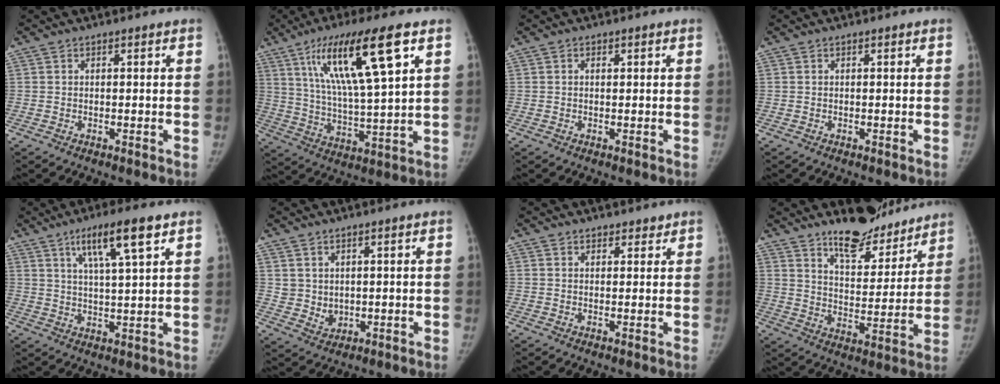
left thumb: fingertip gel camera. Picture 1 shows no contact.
{"total": 18.4, "force": [8.5, 3.0, 16.0], "torque": [-0.283, -0.028, 0.151]}
{"total": 0.7, "force": [0.3, 0.4, 0.5], "torque": [-0.008, -0.001, 0.004]}
{"total": 0.0}
{"total": 9.8, "force": [5.3, 1.1, 8.2], "torque": [-0.145, -0.020, 0.094]}
{"total": 3.6, "force": [1.9, 2.9, 1.2], "torque": [-0.009, -0.019, 0.046]}
{"total": 2.3, "force": [1.9, 1.2, 0.1], "torque": [0.022, -0.009, 0.021]}
{"total": 13.6, "force": [11.6, 4.8, 5.2], "torque": [-0.036, -0.087, 0.186]}